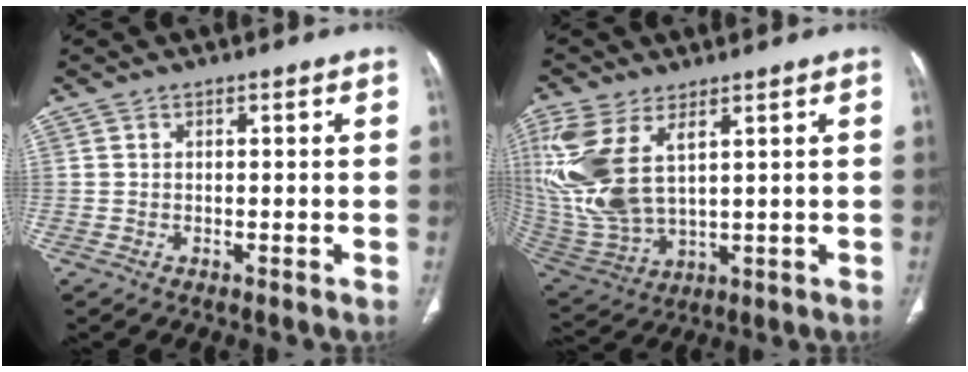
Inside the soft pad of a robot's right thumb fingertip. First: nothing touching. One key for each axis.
{"total": 17.1, "fx": 5.6, "fy": 8.8, "fz": 13.6, "tx": -0.318, "ty": -0.018, "tz": 0.129}